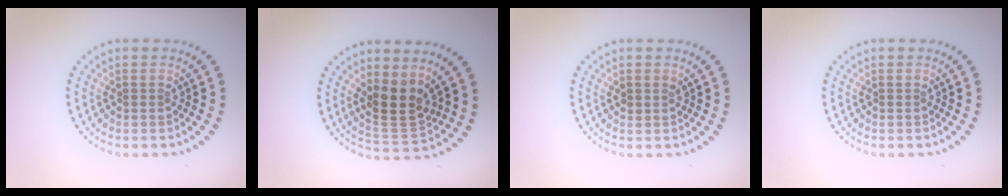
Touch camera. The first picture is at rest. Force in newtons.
{"total": 3.8, "press": 3.3, "slide": 1.8}
{"total": 0.8, "press": 0.7, "slide": 0.3}
{"total": 0.0}